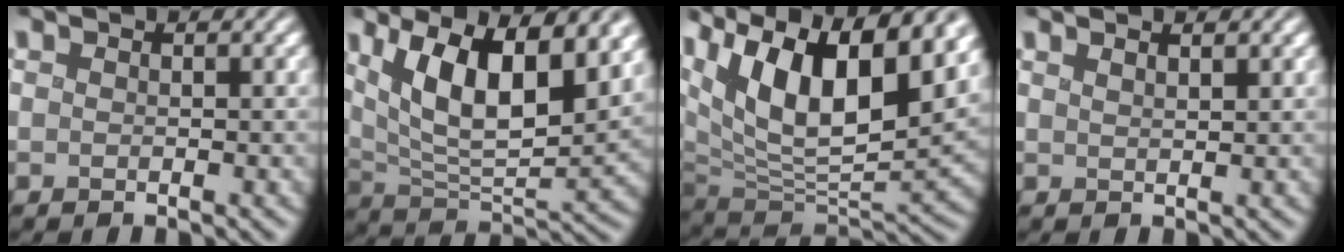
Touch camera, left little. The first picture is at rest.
{"total": 11.5, "force": [4.8, 4.4, 9.5], "torque": [-0.152, 0.000, 0.079]}
{"total": 15.1, "force": [7.2, 7.1, 11.2], "torque": [-0.192, 0.026, 0.119]}
{"total": 1.5, "force": [1.1, 0.2, 0.9], "torque": [-0.002, 0.006, 0.007]}